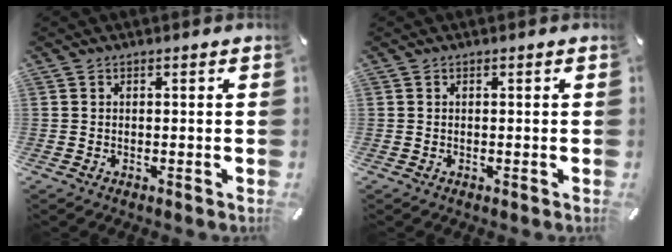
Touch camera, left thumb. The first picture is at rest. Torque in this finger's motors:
{"motor_torque": [0.00, 0.00, -0.01, 0.03, 0.00]}